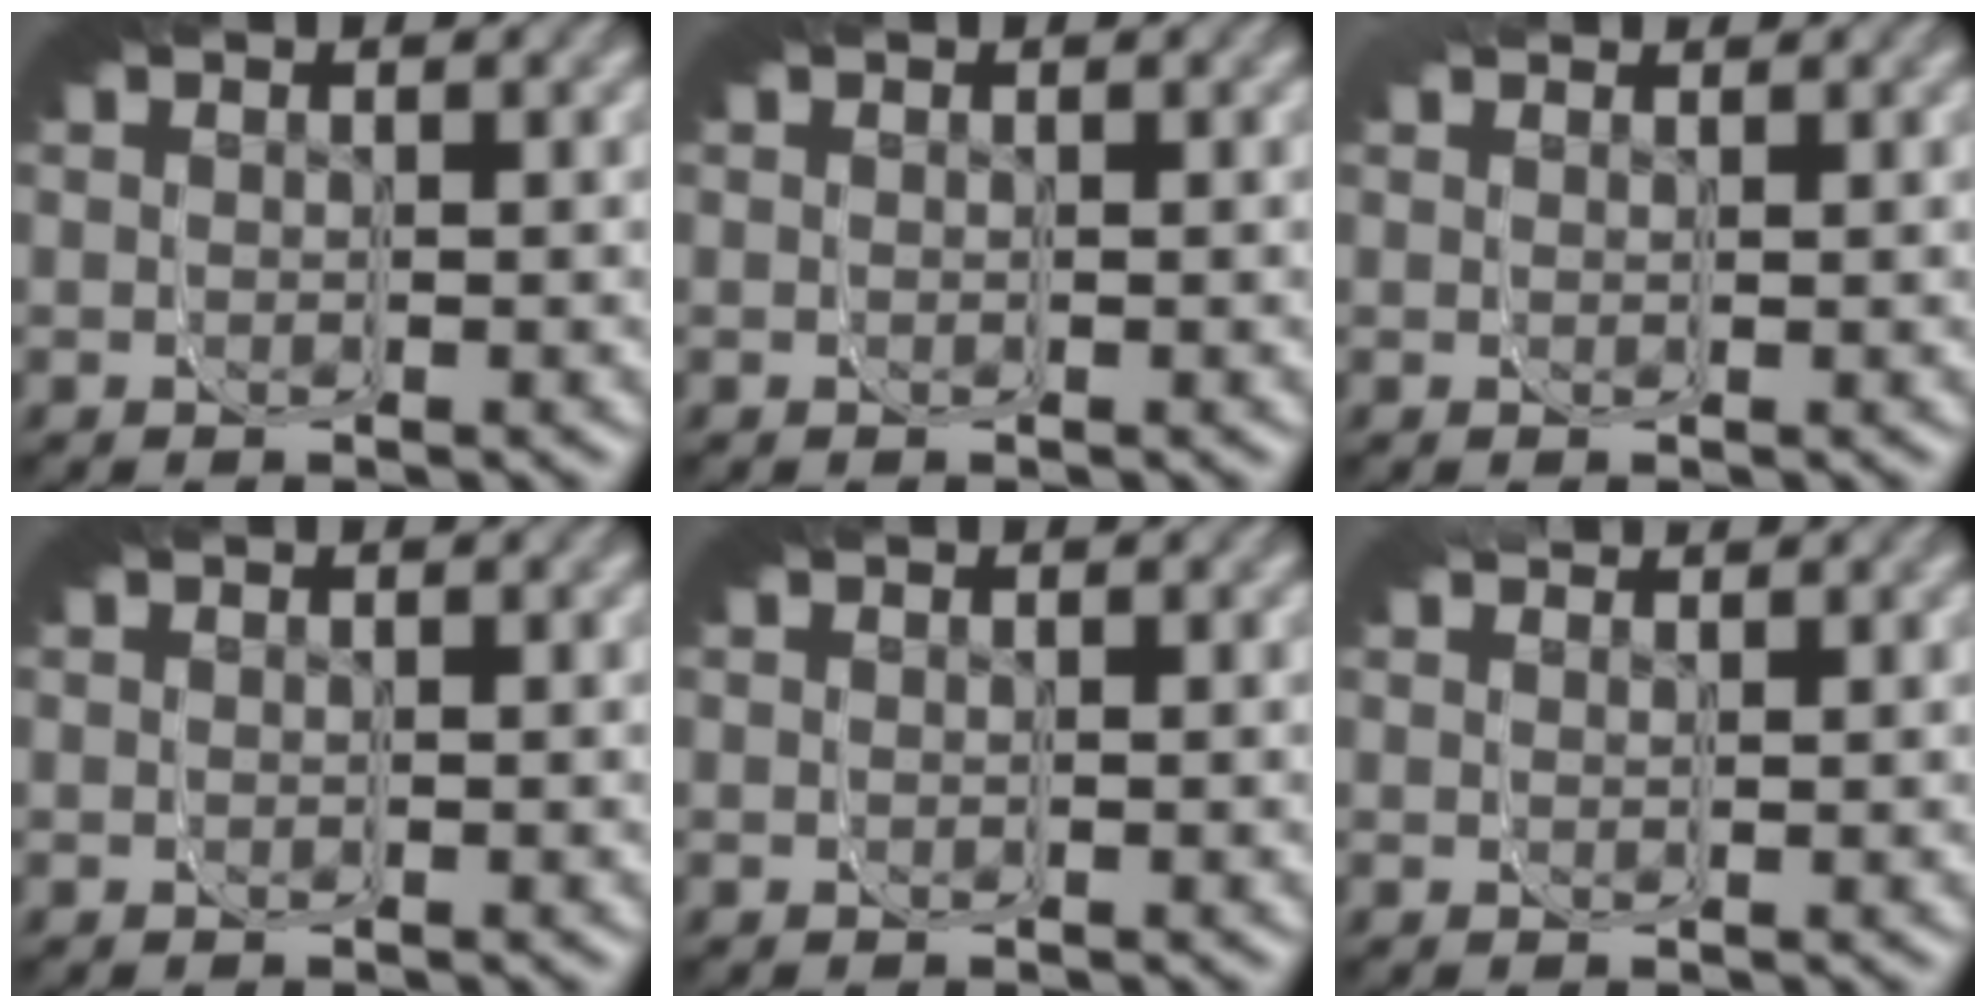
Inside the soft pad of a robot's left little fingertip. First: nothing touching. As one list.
[{"total": 0.0}, {"total": 0.6, "force": [0.4, 0.3, 0.1], "torque": [-0.011, -0.003, 0.010]}, {"total": 0.0}, {"total": 0.0}, {"total": 0.6, "force": [0.5, 0.2, 0.0], "torque": [-0.016, 0.000, 0.013]}]